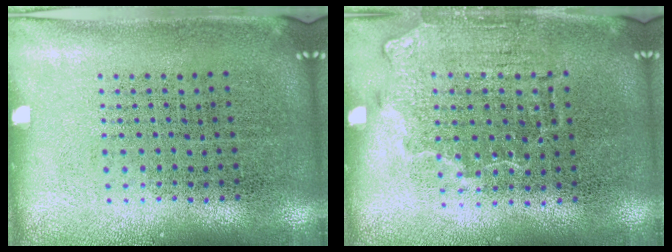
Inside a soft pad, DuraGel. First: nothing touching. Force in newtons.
{"total": 1.5, "press": 1.2, "slide": 0.8}